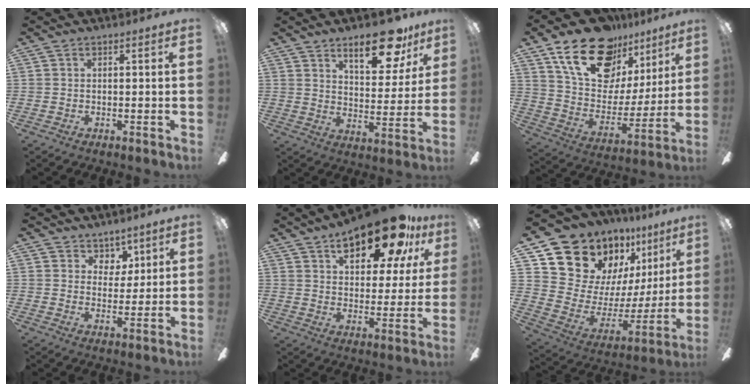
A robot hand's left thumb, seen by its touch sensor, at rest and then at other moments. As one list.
[{"total": 16.1, "force": [10.8, 6.6, 10.0], "torque": [-0.124, -0.057, 0.175]}, {"total": 22.8, "force": [14.8, 13.1, 11.3], "torque": [-0.188, -0.082, 0.269]}, {"total": 5.4, "force": [3.6, 3.9, 0.9], "torque": [-0.010, -0.012, 0.064]}, {"total": 20.7, "force": [13.0, 8.5, 13.8], "torque": [-0.202, -0.061, 0.212]}, {"total": 18.8, "force": [14.7, 10.7, 4.9], "torque": [-0.100, -0.120, 0.289]}]